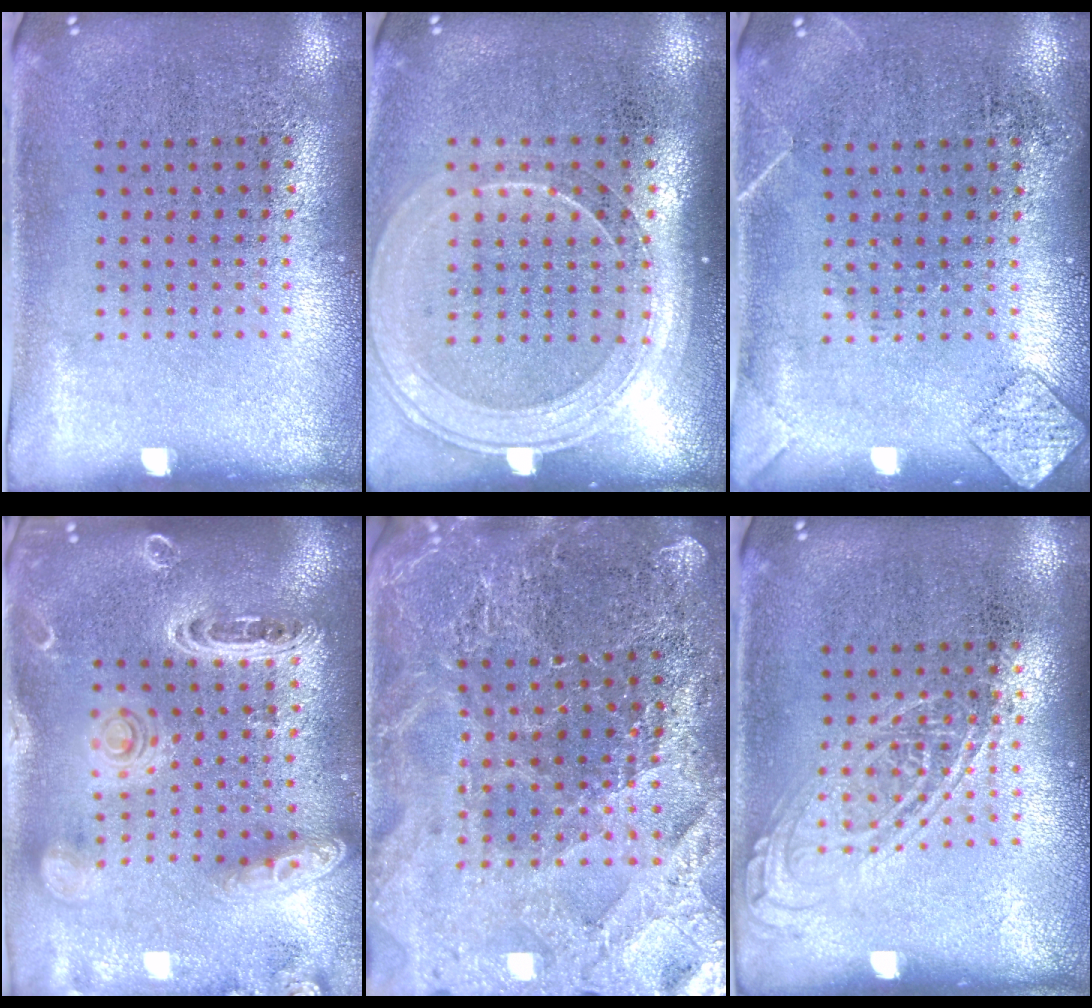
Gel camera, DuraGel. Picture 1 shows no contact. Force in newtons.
{"total": 1.8, "press": 1.6, "slide": 0.8}
{"total": 1.6, "press": 1.6, "slide": 0.2}
{"total": 2.3, "press": 2.1, "slide": 0.9}
{"total": 3.7, "press": 3.6, "slide": 1.0}
{"total": 2.0, "press": 2.0, "slide": 0.2}